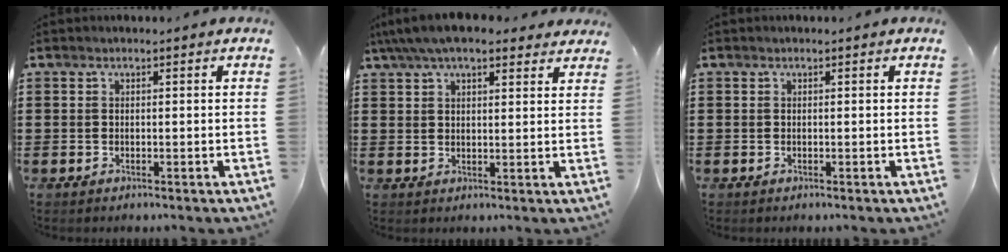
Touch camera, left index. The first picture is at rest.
{"total": 6.6, "force": [5.3, 2.0, 3.4], "torque": [-0.081, -0.002, 0.098]}
{"total": 0.0}